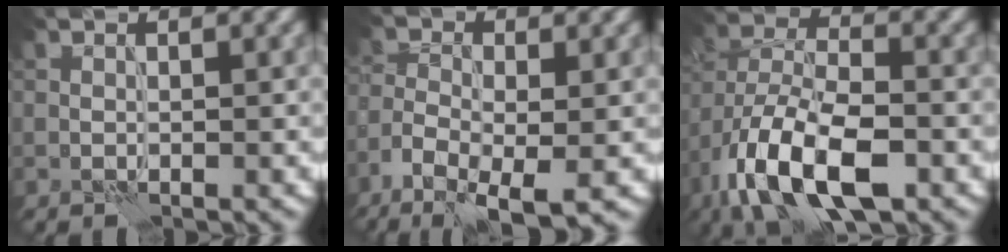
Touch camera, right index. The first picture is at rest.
{"total": 7.6, "force": [-4.2, 3.2, 5.4], "torque": [-0.111, -0.013, -0.078]}
{"total": 11.6, "force": [-5.6, 5.6, 8.5], "torque": [-0.171, -0.011, -0.100]}